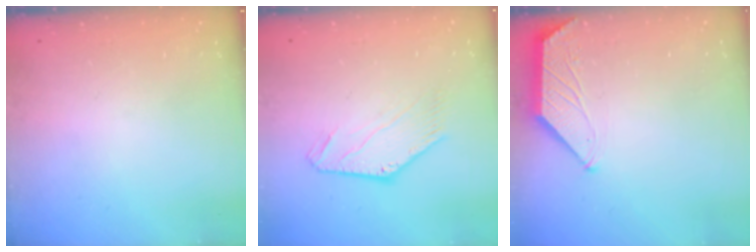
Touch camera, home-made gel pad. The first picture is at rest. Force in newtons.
{"total": 1.0, "press": 1.0, "slide": 0.2}
{"total": 0.5, "press": 0.5, "slide": 0.2}